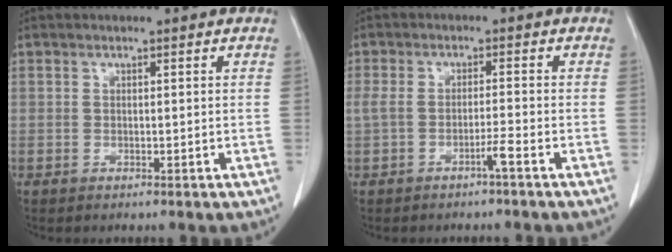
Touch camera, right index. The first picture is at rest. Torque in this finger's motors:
{"motor_torque": [0.66, 0.01, 0.35, 0.09]}